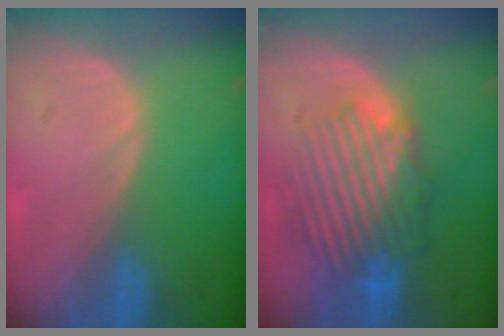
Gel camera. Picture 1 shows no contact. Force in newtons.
{"total": 9.6, "press": 9.0, "slide": 3.3}